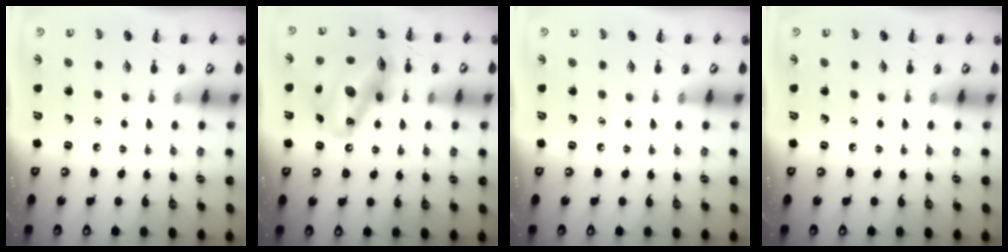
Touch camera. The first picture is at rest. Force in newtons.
{"total": 18.7, "press": 17.8, "slide": 5.6}
{"total": 0.0}
{"total": 0.0}